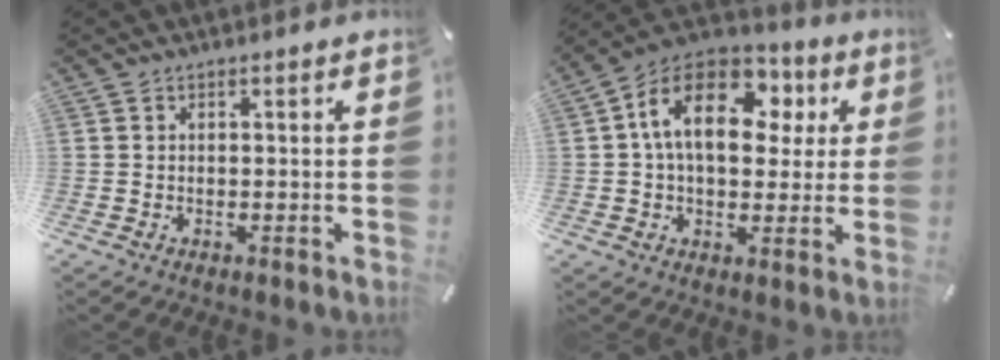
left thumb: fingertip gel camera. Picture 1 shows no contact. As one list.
[{"total": 17.2, "force": [4.4, 11.5, 12.0], "torque": [-0.222, 0.002, 0.074]}]